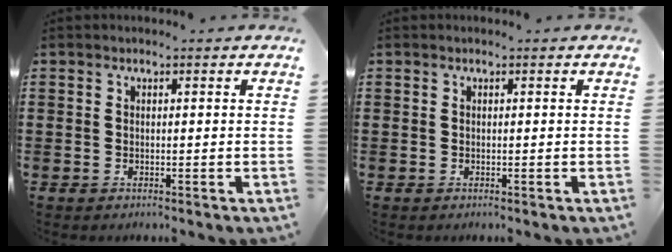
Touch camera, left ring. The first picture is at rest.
{"total": 0.0}